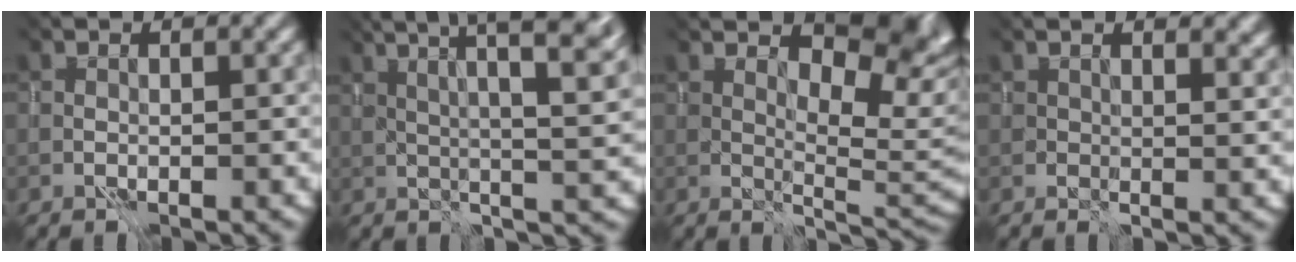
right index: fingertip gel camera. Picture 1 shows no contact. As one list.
[{"total": 10.1, "force": [5.2, 1.7, 8.5], "torque": [-0.085, 0.038, 0.065]}, {"total": 6.9, "force": [2.9, 2.6, 5.8], "torque": [-0.084, -0.011, 0.065]}, {"total": 2.8, "force": [2.1, 1.3, 1.3], "torque": [-0.017, -0.010, 0.029]}]